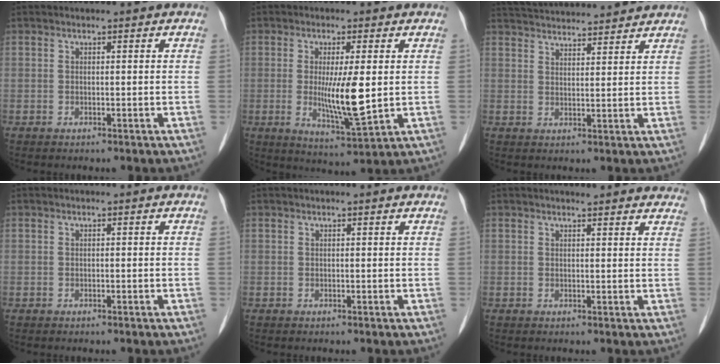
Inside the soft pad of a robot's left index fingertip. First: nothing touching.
{"total": 8.1, "force": [0.2, 1.2, 8.0], "torque": [-0.144, -0.020, 0.006]}
{"total": 15.2, "force": [14.4, 1.8, 4.2], "torque": [-0.076, 0.040, 0.211]}
{"total": 0.0}
{"total": 2.1, "force": [1.9, 0.2, 0.9], "torque": [-0.012, 0.013, 0.019]}
{"total": 11.1, "force": [10.4, 2.2, 3.3], "torque": [-0.014, 0.004, 0.100]}